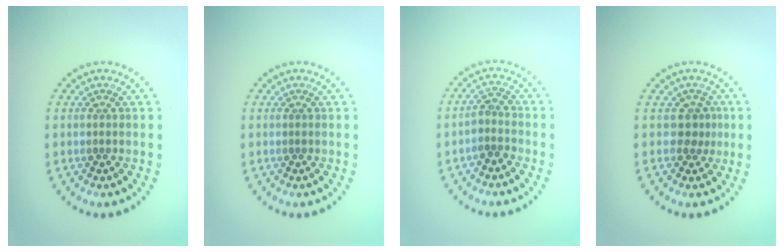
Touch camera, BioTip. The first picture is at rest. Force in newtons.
{"total": 0.0}
{"total": 1.9, "press": 1.5, "slide": 1.2}
{"total": 1.8, "press": 1.3, "slide": 1.2}